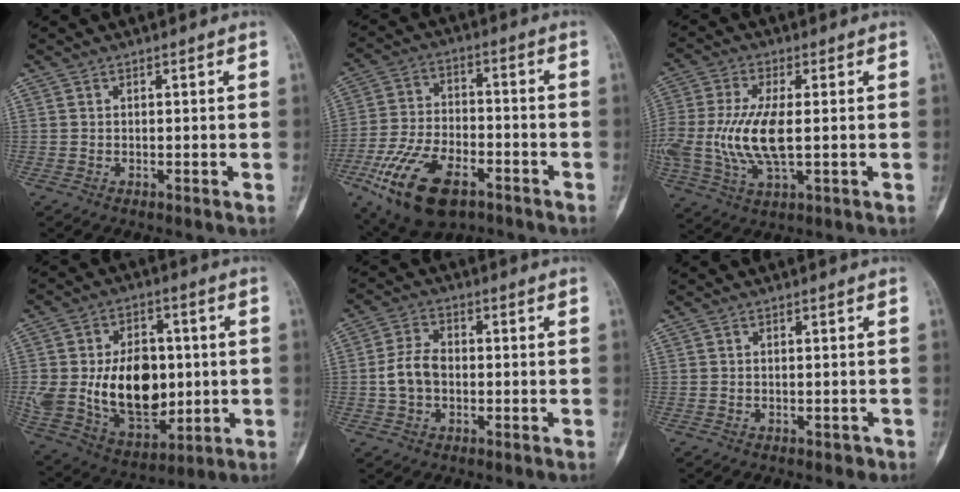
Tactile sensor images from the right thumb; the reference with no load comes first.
{"total": 17.8, "force": [-9.1, 9.2, 12.2], "torque": [-0.231, 0.030, -0.155]}
{"total": 13.7, "force": [-0.6, 5.7, 12.4], "torque": [-0.291, -0.007, -0.007]}
{"total": 21.8, "force": [-0.1, 14.8, 16.0], "torque": [-0.258, -0.001, 0.024]}
{"total": 6.4, "force": [-0.7, 4.6, 4.4], "torque": [-0.083, 0.019, -0.019]}
{"total": 0.9, "force": [-0.6, 0.6, 0.4], "torque": [-0.003, 0.005, -0.007]}